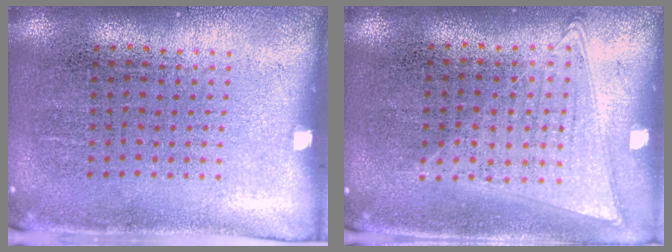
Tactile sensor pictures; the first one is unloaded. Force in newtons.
{"total": 1.0, "press": 1.0, "slide": 0.4}